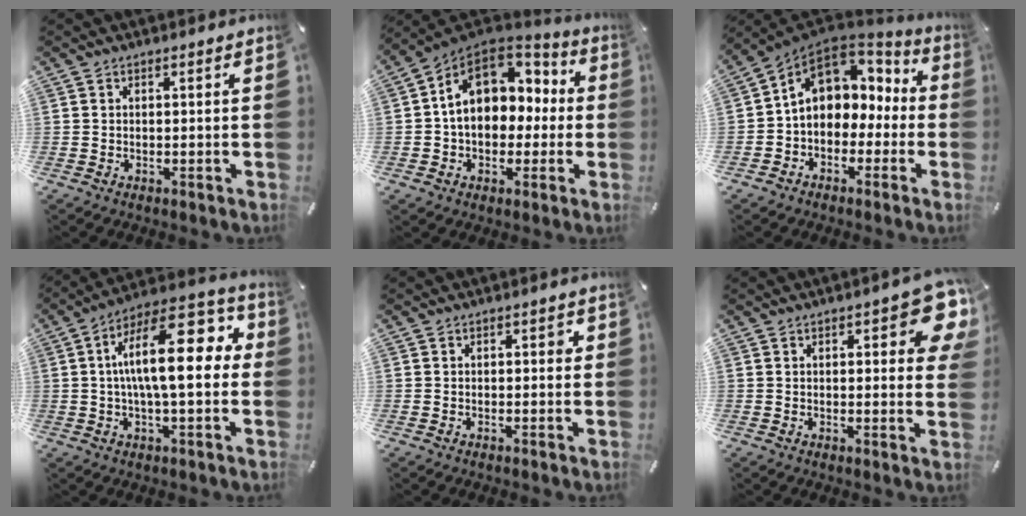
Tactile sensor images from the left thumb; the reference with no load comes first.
{"total": 14.4, "force": [2.4, 11.2, 8.7], "torque": [-0.144, -0.007, 0.046]}
{"total": 10.6, "force": [3.0, 8.7, 5.2], "torque": [-0.106, -0.007, 0.060]}
{"total": 18.9, "force": [3.3, 7.0, 17.3], "torque": [-0.268, -0.019, 0.049]}
{"total": 1.4, "force": [0.2, 0.9, 1.1], "torque": [-0.005, 0.001, -0.003]}
{"total": 10.7, "force": [4.4, 3.9, 8.9], "torque": [-0.111, -0.023, 0.074]}